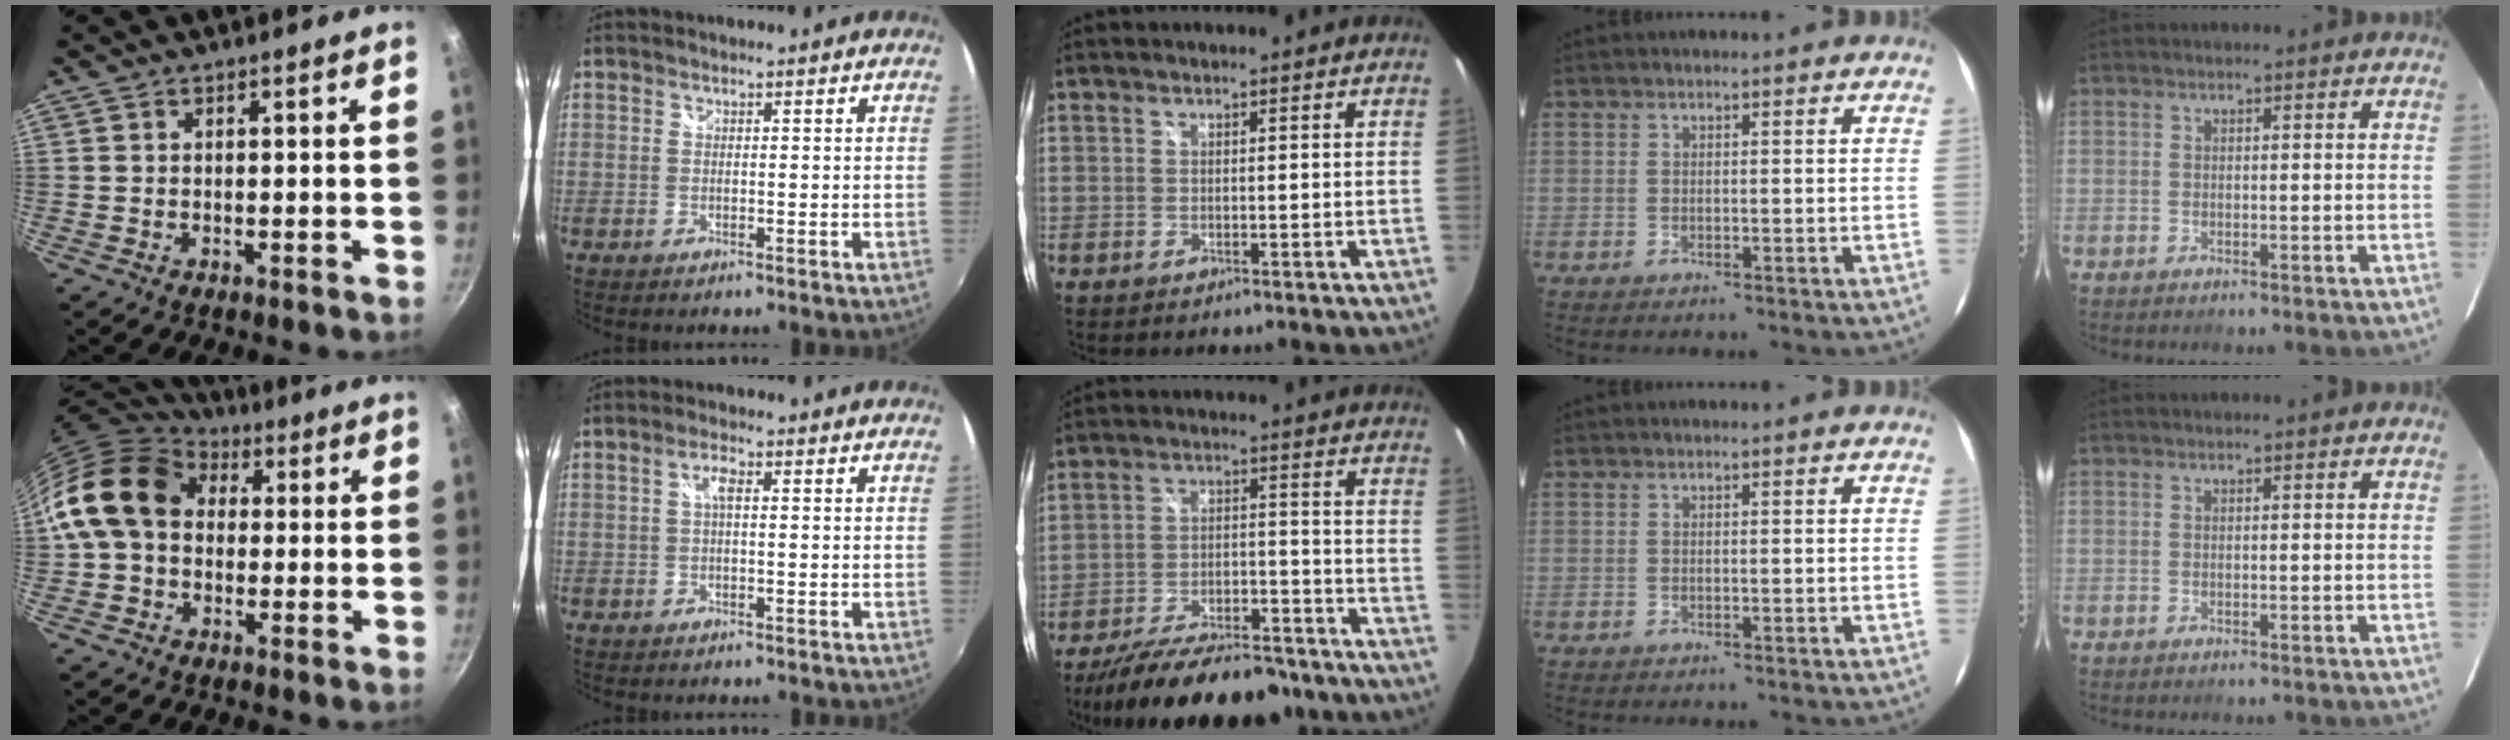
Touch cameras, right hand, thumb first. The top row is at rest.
{"thumb": {"total": 15.8, "force": [2.4, 12.1, 9.8], "torque": [-0.154, 0.030, 0.028]}, "index": {"total": 2.3, "force": [0.2, 0.7, 2.2], "torque": [-0.041, 0.008, 0.002]}, "middle": {"total": 21.0, "force": [-17.3, 6.4, 10.0], "torque": [-0.183, -0.014, -0.243]}}